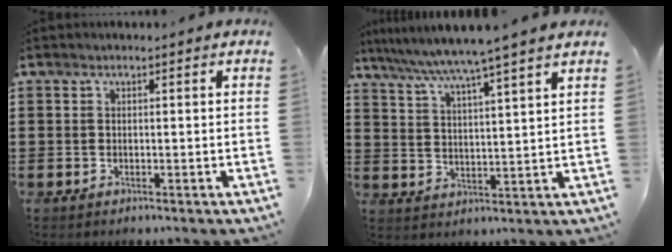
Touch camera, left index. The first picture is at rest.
{"total": 5.9, "force": [5.1, -1.4, 2.7], "torque": [-0.072, -0.033, 0.082]}